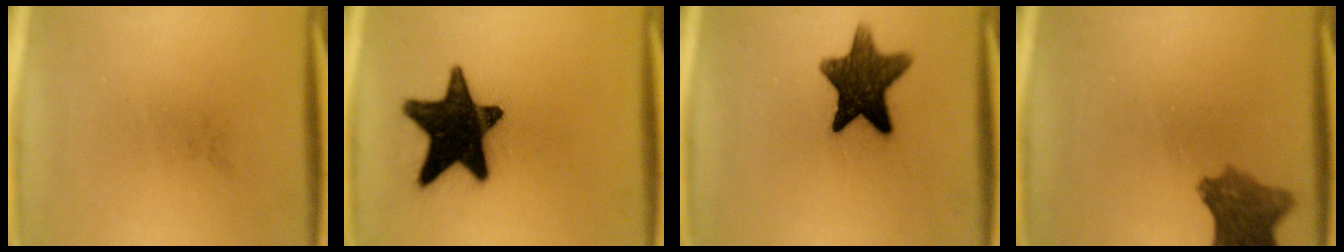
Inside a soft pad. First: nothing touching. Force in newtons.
{"total": 19.3}
{"total": 12.5}
{"total": 7.3}